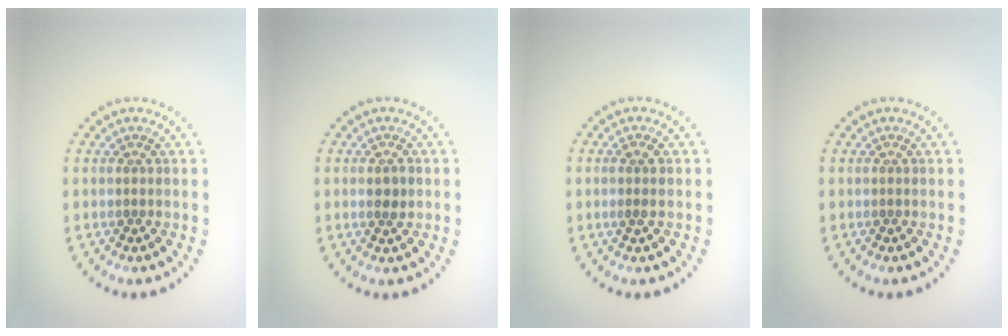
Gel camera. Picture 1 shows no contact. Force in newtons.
{"total": 1.5, "press": 1.5, "slide": 0.2}
{"total": 1.0, "press": 0.9, "slide": 0.5}
{"total": 0.0}